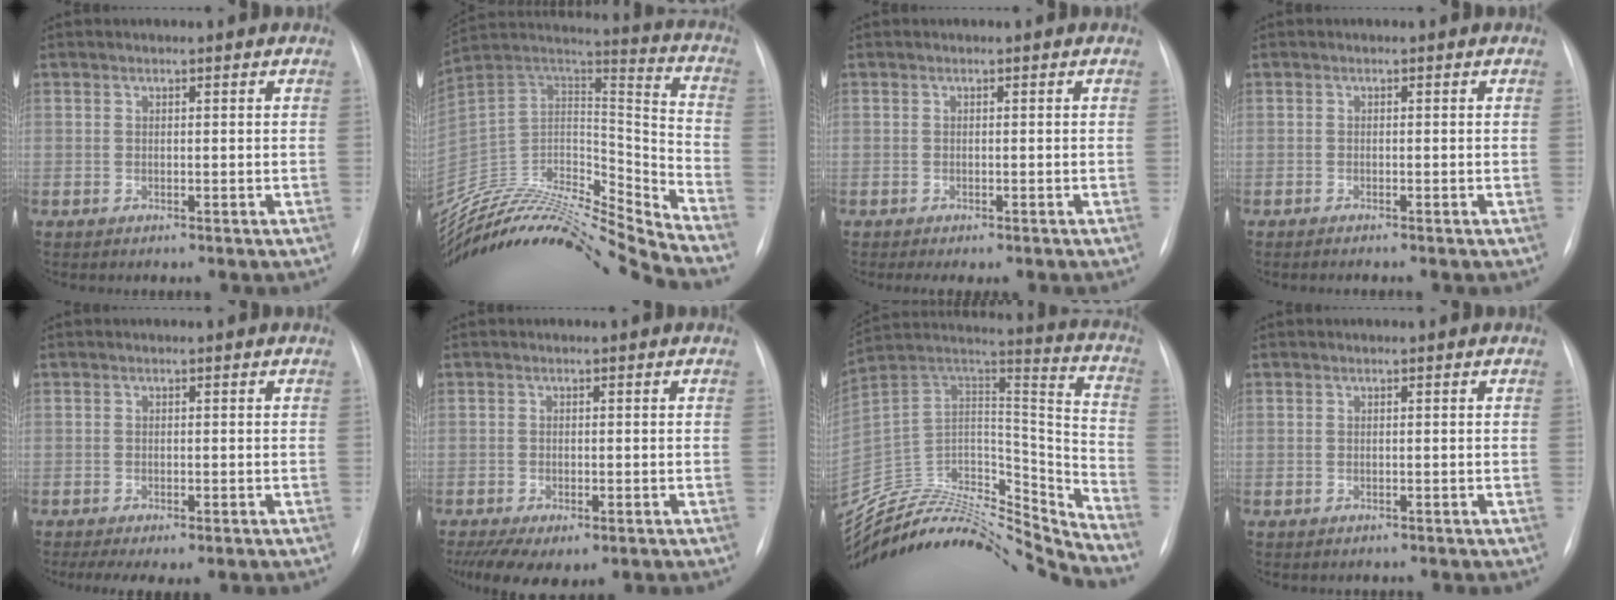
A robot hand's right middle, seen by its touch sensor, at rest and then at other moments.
{"total": 26.4, "force": [-25.3, 0.1, 7.6], "torque": [-0.149, 0.014, -0.419]}
{"total": 1.8, "force": [-1.4, 0.5, 1.1], "torque": [-0.013, -0.006, -0.015]}
{"total": 1.7, "force": [-1.4, -0.1, 0.9], "torque": [-0.013, -0.001, -0.018]}
{"total": 5.8, "force": [-4.2, 1.8, 3.5], "torque": [-0.049, -0.009, -0.059]}
{"total": 8.3, "force": [-5.2, 3.5, 5.4], "torque": [-0.092, -0.016, -0.074]}
{"total": 31.4, "force": [-29.8, 4.5, 8.6], "torque": [-0.148, 0.012, -0.467]}
{"total": 0.7, "force": [-0.6, 0.3, 0.1], "torque": [-0.007, -0.002, -0.007]}